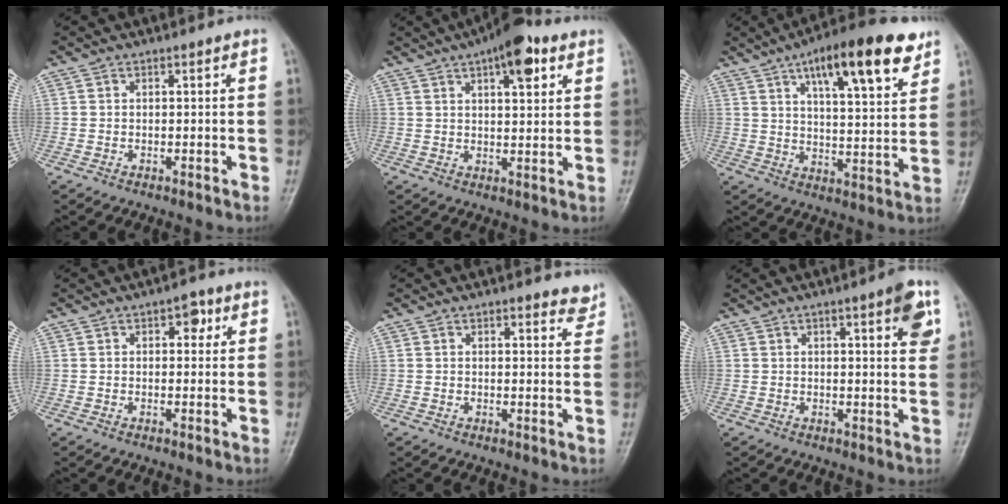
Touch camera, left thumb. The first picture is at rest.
{"total": 10.2, "force": [5.3, 3.8, 7.8], "torque": [-0.094, -0.011, 0.073]}
{"total": 18.0, "force": [10.1, 5.3, 13.9], "torque": [-0.182, -0.031, 0.153]}
{"total": 3.1, "force": [1.3, 1.8, 2.2], "torque": [-0.012, 0.001, 0.012]}
{"total": 3.4, "force": [2.7, 1.2, 1.6], "torque": [0.001, -0.012, 0.030]}
{"total": 6.3, "force": [2.9, 1.3, 5.4], "torque": [-0.062, -0.010, 0.035]}